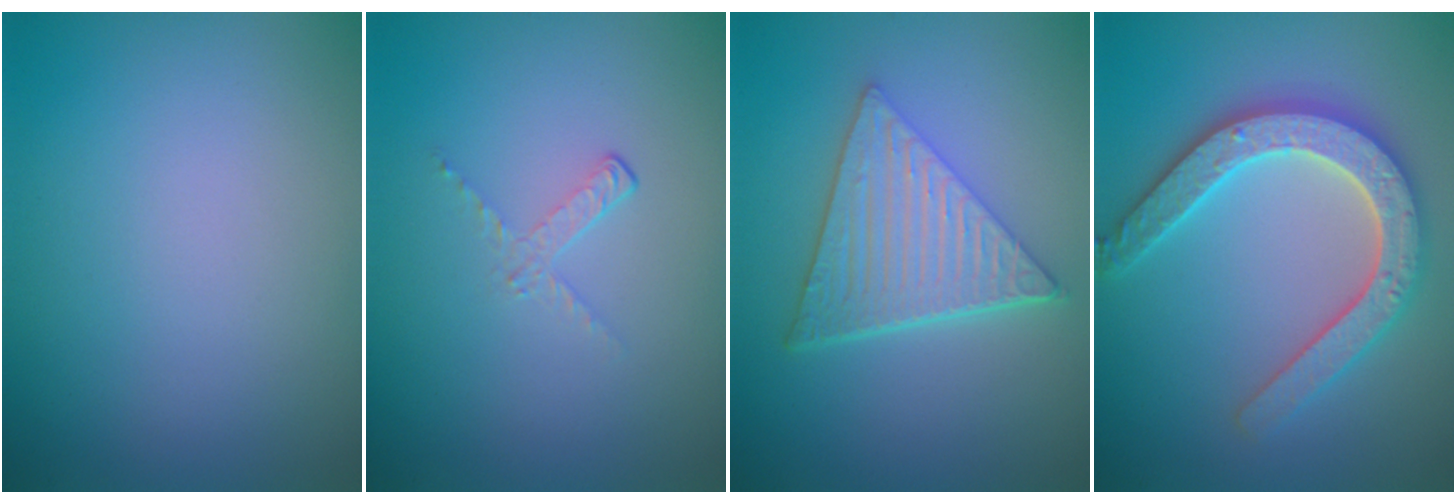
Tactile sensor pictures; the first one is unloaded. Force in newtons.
{"total": 1.1, "press": 0.4, "slide": 1.1}
{"total": 6.4, "press": 4.4, "slide": 4.6}
{"total": 5.3, "press": 5.2, "slide": 1.0}